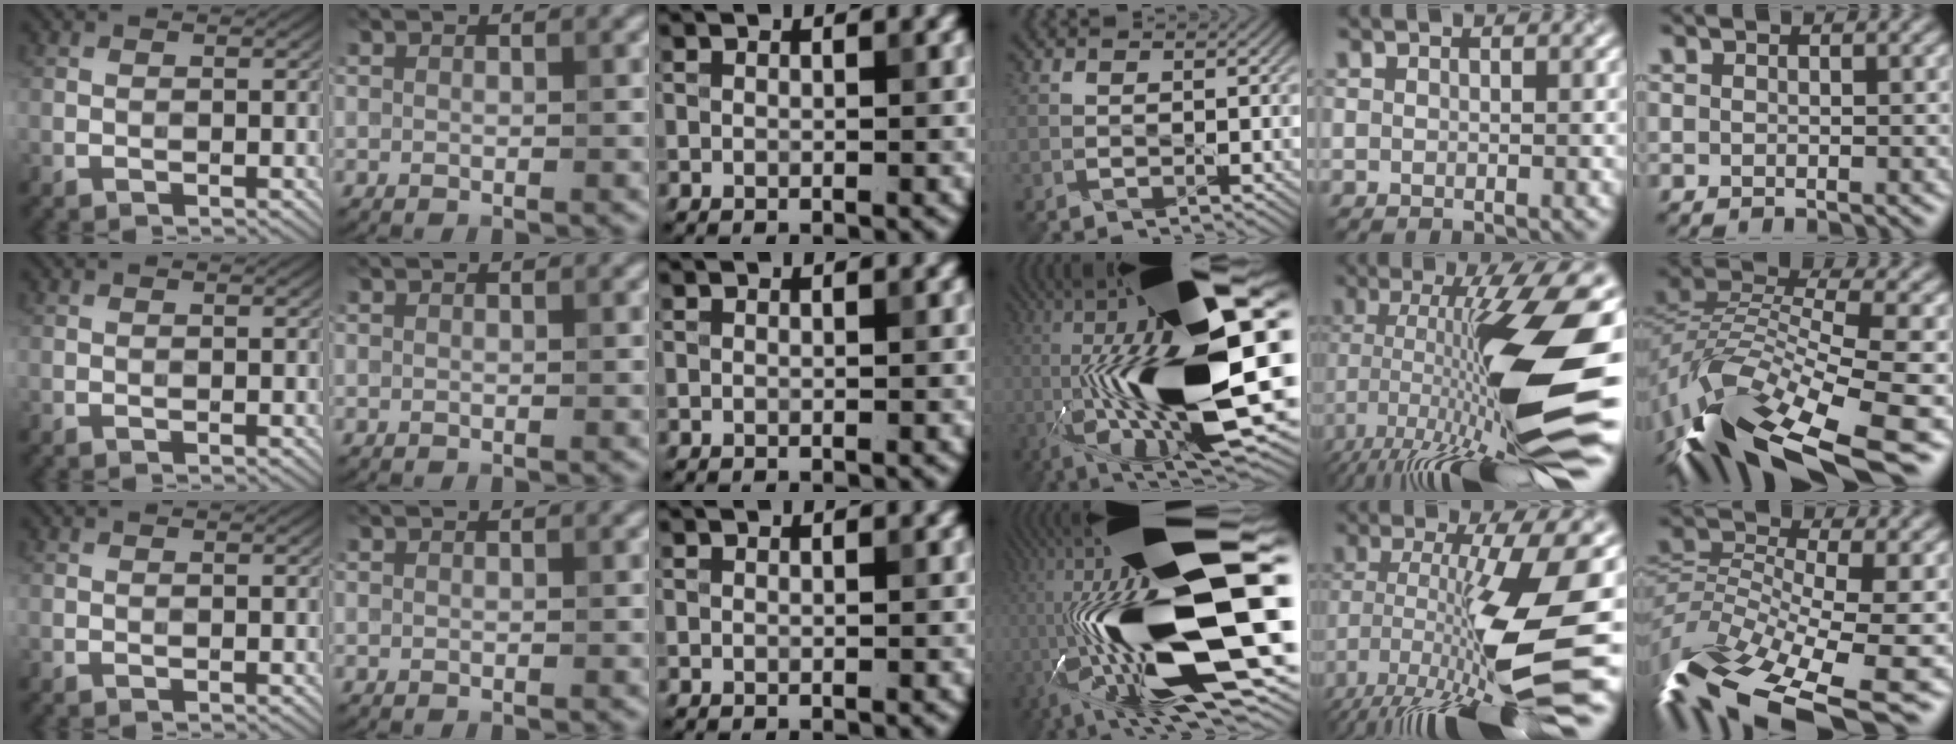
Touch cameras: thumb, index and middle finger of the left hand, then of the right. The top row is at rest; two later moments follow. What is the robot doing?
{"motion": "shake", "object": "medicine bottle"}